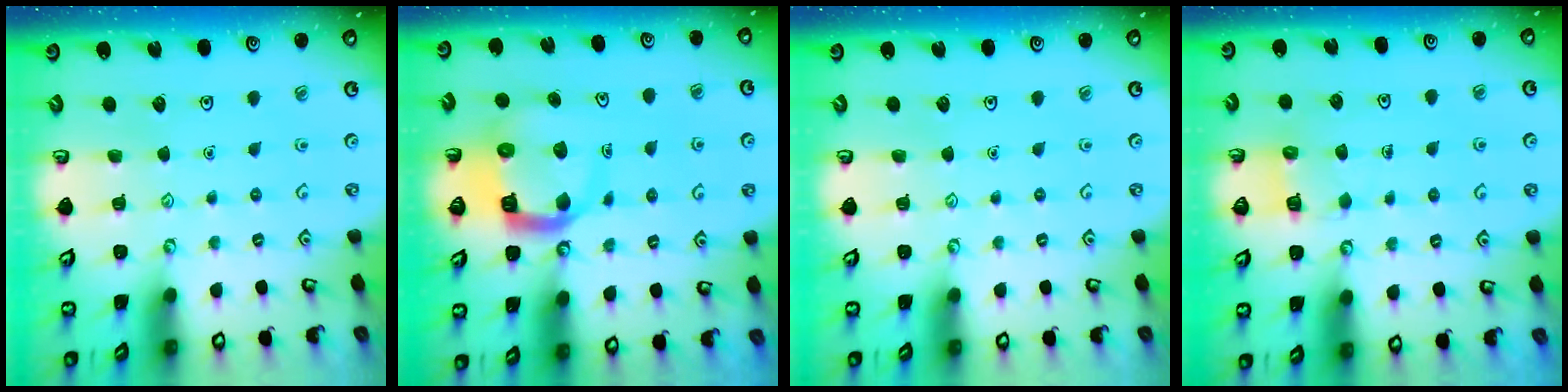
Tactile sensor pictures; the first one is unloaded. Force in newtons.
{"total": 9.4, "press": 9.3, "slide": 1.3}
{"total": 0.0}
{"total": 4.8, "press": 4.7, "slide": 0.3}